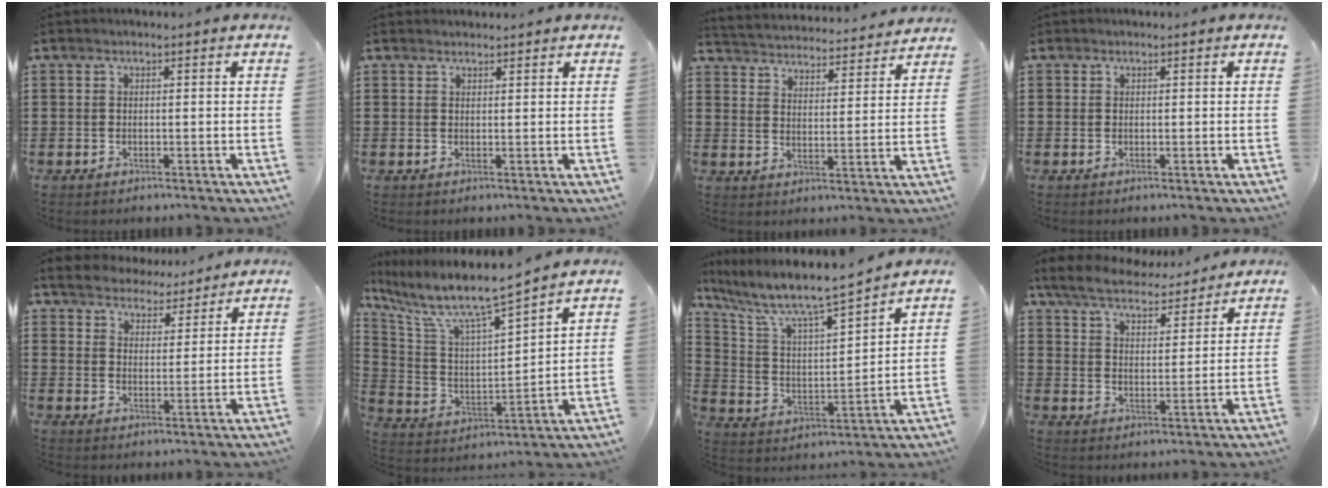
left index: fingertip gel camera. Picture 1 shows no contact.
{"total": 1.3, "force": [1.3, 0.4, -0.1], "torque": [-0.001, 0.001, 0.026]}
{"total": 3.7, "force": [3.7, -0.1, -0.5], "torque": [-0.016, -0.034, 0.058]}
{"total": 0.6, "force": [0.3, 0.5, 0.0], "torque": [-0.003, 0.004, 0.007]}
{"total": 4.9, "force": [4.8, 0.7, -0.3], "torque": [-0.020, -0.026, 0.086]}
{"total": 8.3, "force": [7.0, 0.8, 4.5], "torque": [-0.119, -0.051, 0.113]}
{"total": 7.8, "force": [6.8, 0.9, 3.6], "torque": [-0.105, -0.052, 0.108]}
{"total": 6.0, "force": [5.7, 1.1, 1.7], "torque": [-0.062, -0.031, 0.096]}